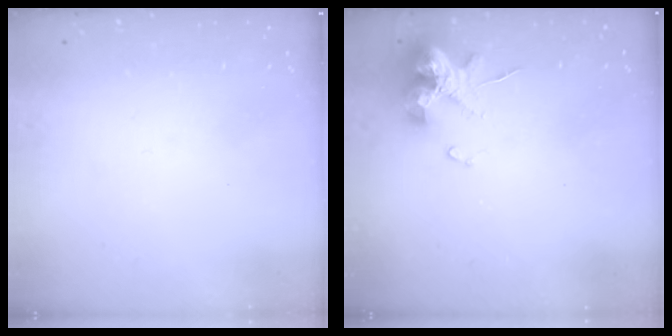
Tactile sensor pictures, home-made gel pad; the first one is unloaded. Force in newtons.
{"total": 14.7, "press": 14.6, "slide": 1.2}